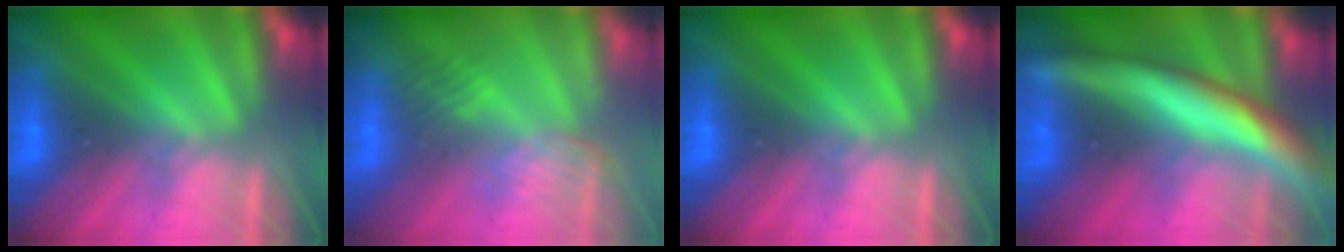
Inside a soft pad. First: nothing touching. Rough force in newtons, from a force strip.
{"total": 2.7}
{"total": 0.0}
{"total": 9.0}